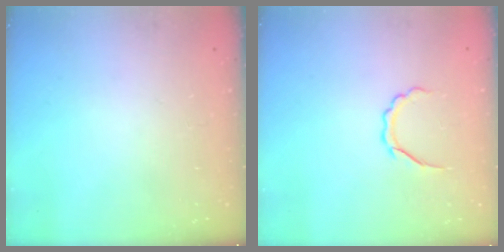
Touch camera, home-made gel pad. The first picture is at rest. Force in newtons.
{"total": 4.2, "press": 4.1, "slide": 0.7}